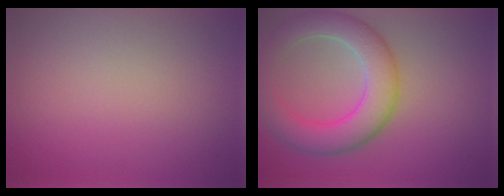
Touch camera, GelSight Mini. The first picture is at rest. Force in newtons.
{"total": 6.6, "press": 6.6, "slide": 0.4}